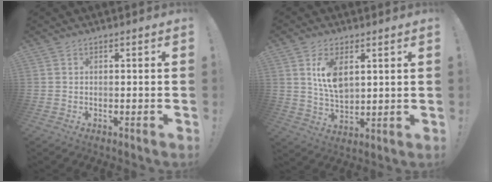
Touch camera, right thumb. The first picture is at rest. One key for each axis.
{"total": 9.4, "fx": 3.9, "fy": 5.5, "fz": 6.5, "tx": -0.108, "ty": -0.012, "tz": 0.069}